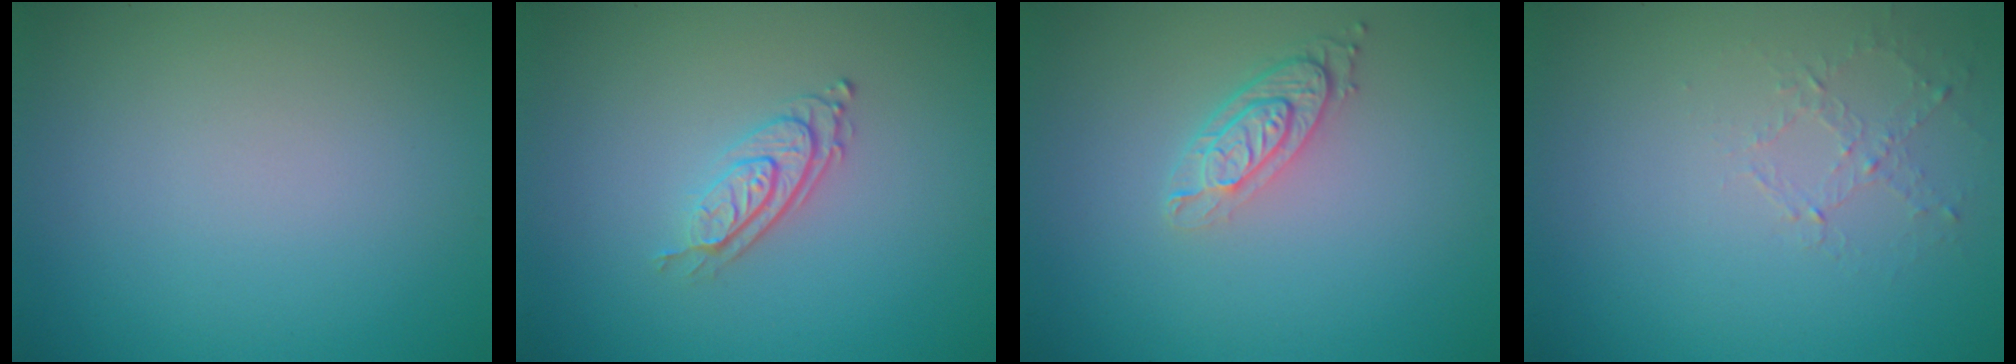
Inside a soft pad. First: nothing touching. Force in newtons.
{"total": 2.7, "press": 2.0, "slide": 1.9}
{"total": 3.0, "press": 2.2, "slide": 2.1}
{"total": 1.0, "press": 0.4, "slide": 0.9}